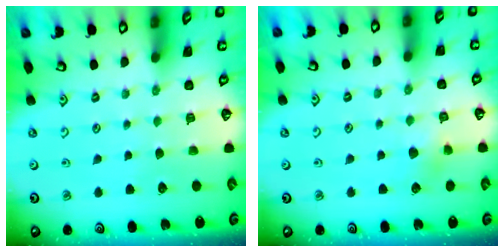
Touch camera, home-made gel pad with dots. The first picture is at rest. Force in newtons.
{"total": 4.2, "press": 4.2, "slide": 0.6}